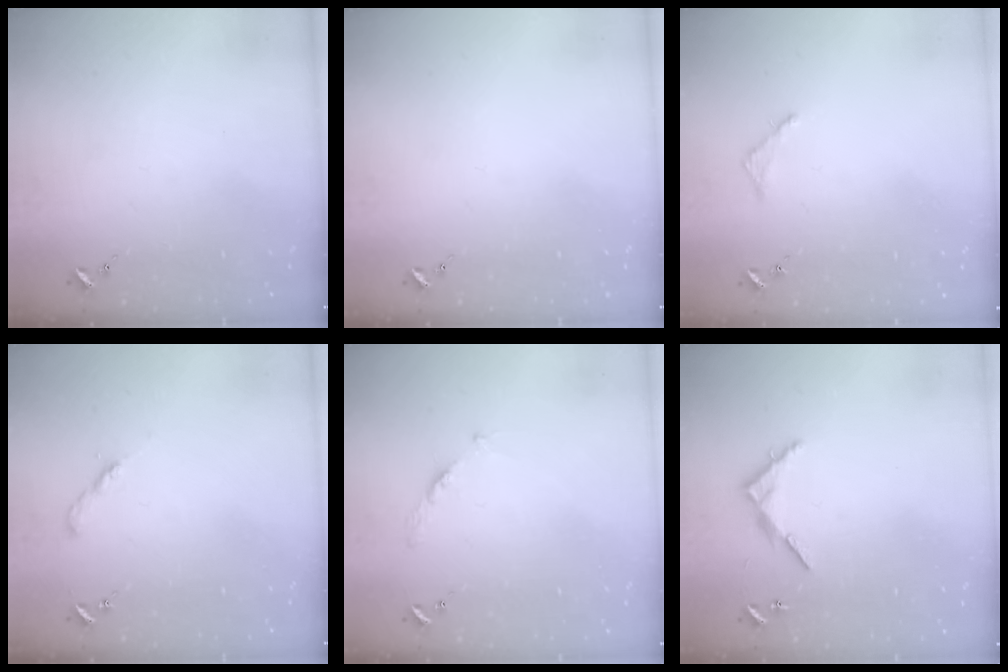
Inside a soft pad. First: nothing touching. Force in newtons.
{"total": 0.0}
{"total": 2.8, "press": 2.7, "slide": 0.3}
{"total": 2.0, "press": 2.0, "slide": 0.2}
{"total": 3.9, "press": 3.9, "slide": 0.5}
{"total": 6.9, "press": 6.9, "slide": 0.5}